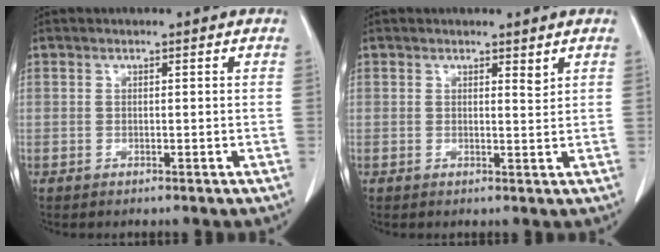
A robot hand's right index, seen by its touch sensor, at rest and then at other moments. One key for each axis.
{"total": 1.2, "fx": 0.9, "fy": 0.2, "fz": 0.7, "tx": -0.011, "ty": -0.008, "tz": 0.015}